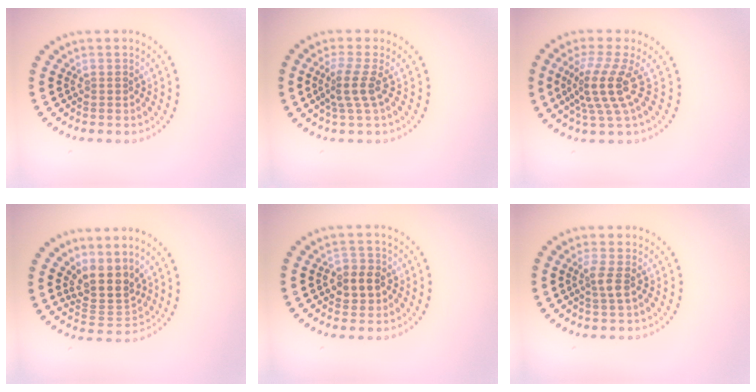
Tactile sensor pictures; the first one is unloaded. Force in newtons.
{"total": 2.7, "press": 1.9, "slide": 1.9}
{"total": 4.0, "press": 2.8, "slide": 2.9}
{"total": 3.8, "press": 2.9, "slide": 2.5}
{"total": 2.8, "press": 2.8, "slide": 0.4}
{"total": 1.7, "press": 1.4, "slide": 1.0}